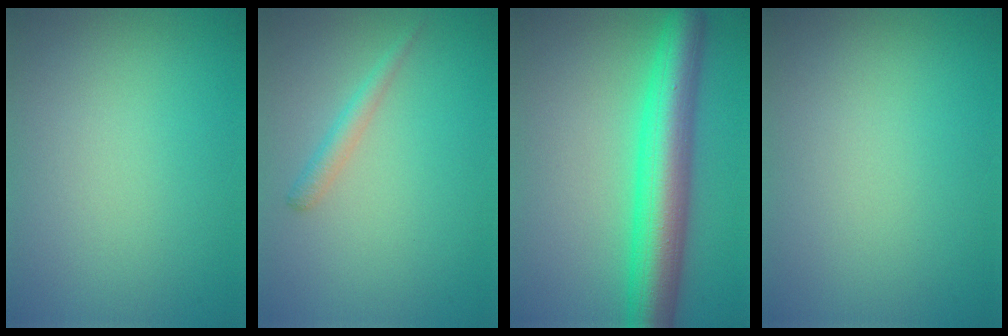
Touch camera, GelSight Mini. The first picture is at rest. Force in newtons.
{"total": 1.4, "press": 1.4, "slide": 0.2}
{"total": 8.1, "press": 8.1, "slide": 0.2}
{"total": 0.0}